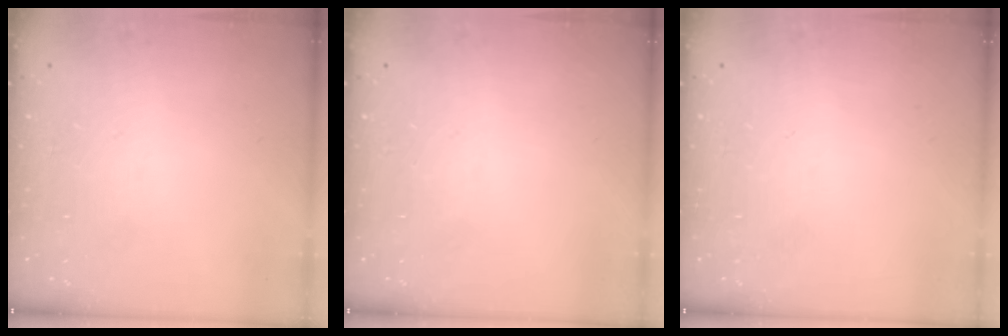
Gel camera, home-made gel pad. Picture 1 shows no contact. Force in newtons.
{"total": 0.0}
{"total": 0.0}